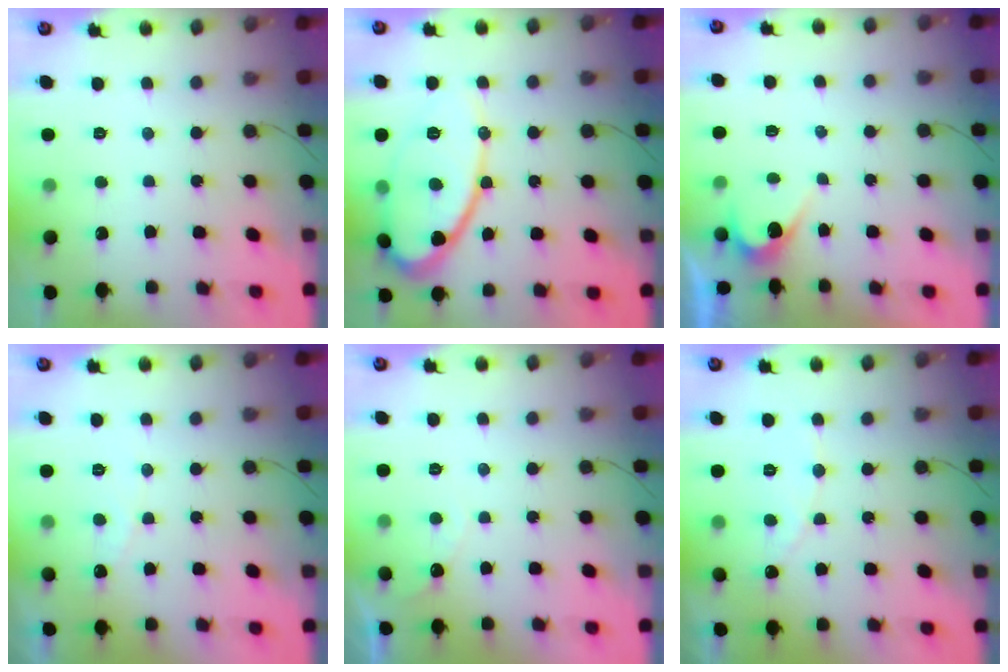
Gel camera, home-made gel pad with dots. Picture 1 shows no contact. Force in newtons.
{"total": 13.8, "press": 13.7, "slide": 1.2}
{"total": 3.1, "press": 3.1, "slide": 0.2}
{"total": 2.7, "press": 2.7, "slide": 0.2}
{"total": 2.6, "press": 2.6, "slide": 0.1}
{"total": 5.4, "press": 5.4, "slide": 0.3}